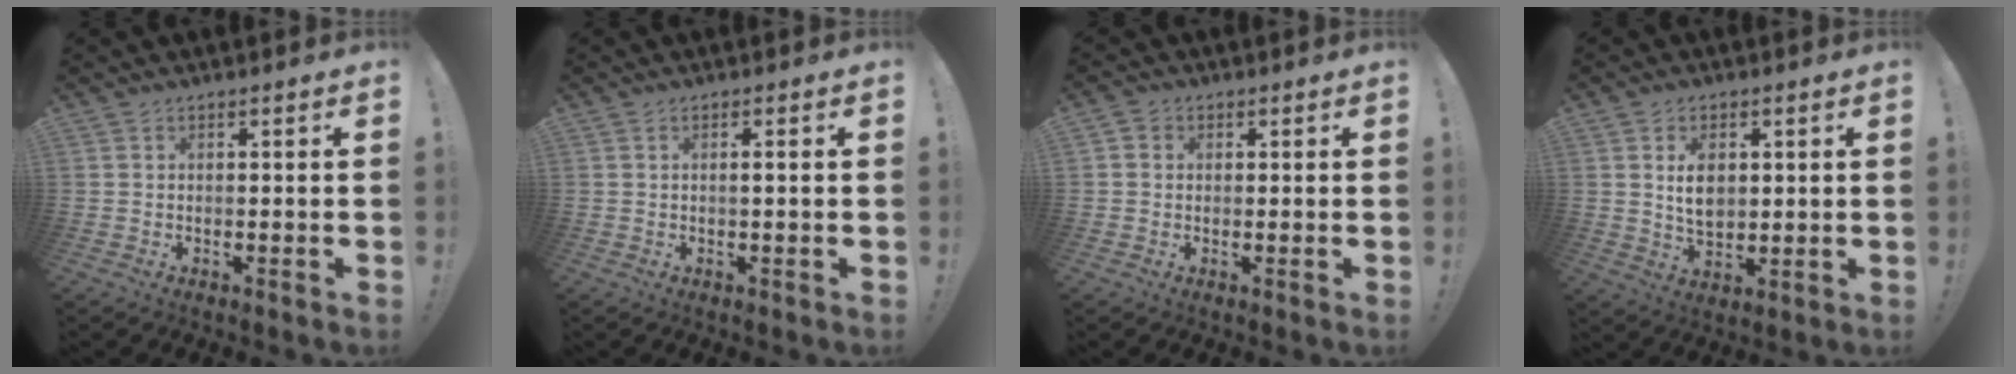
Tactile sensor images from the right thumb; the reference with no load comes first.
{"total": 1.2, "force": [0.1, -0.1, 1.2], "torque": [-0.018, -0.001, -0.002]}
{"total": 2.2, "force": [0.2, 2.0, 0.9], "torque": [-0.021, 0.006, 0.004]}
{"total": 7.4, "force": [1.9, 4.6, 5.4], "torque": [-0.078, -0.009, 0.031]}